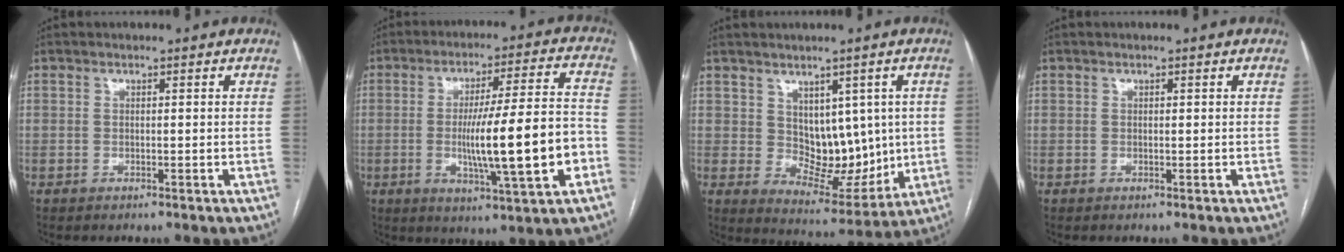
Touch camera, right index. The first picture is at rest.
{"total": 16.0, "force": [-3.4, 0.9, 15.6], "torque": [-0.253, 0.000, -0.048]}
{"total": 9.1, "force": [1.5, 6.1, 6.6], "torque": [-0.077, 0.006, 0.045]}
{"total": 0.0}